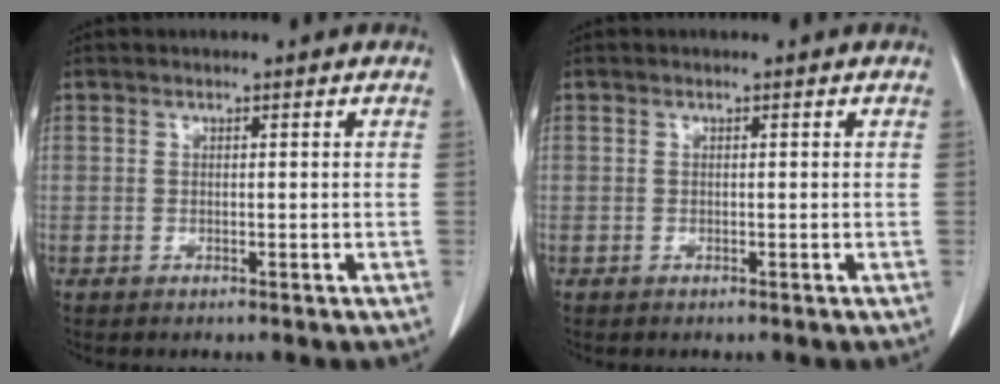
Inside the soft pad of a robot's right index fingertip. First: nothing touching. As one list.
[{"total": 0.0}]